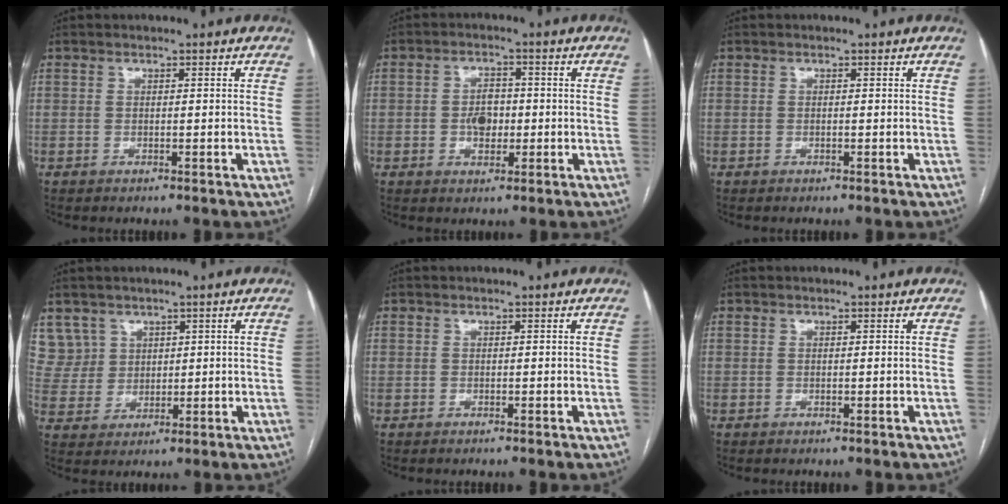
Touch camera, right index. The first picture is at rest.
{"total": 4.1, "force": [-0.5, 2.7, 3.0], "torque": [-0.049, 0.009, -0.006]}
{"total": 0.0}
{"total": 6.2, "force": [3.6, 5.0, -0.2], "torque": [0.009, 0.015, 0.082]}
{"total": 0.0}
{"total": 0.0}